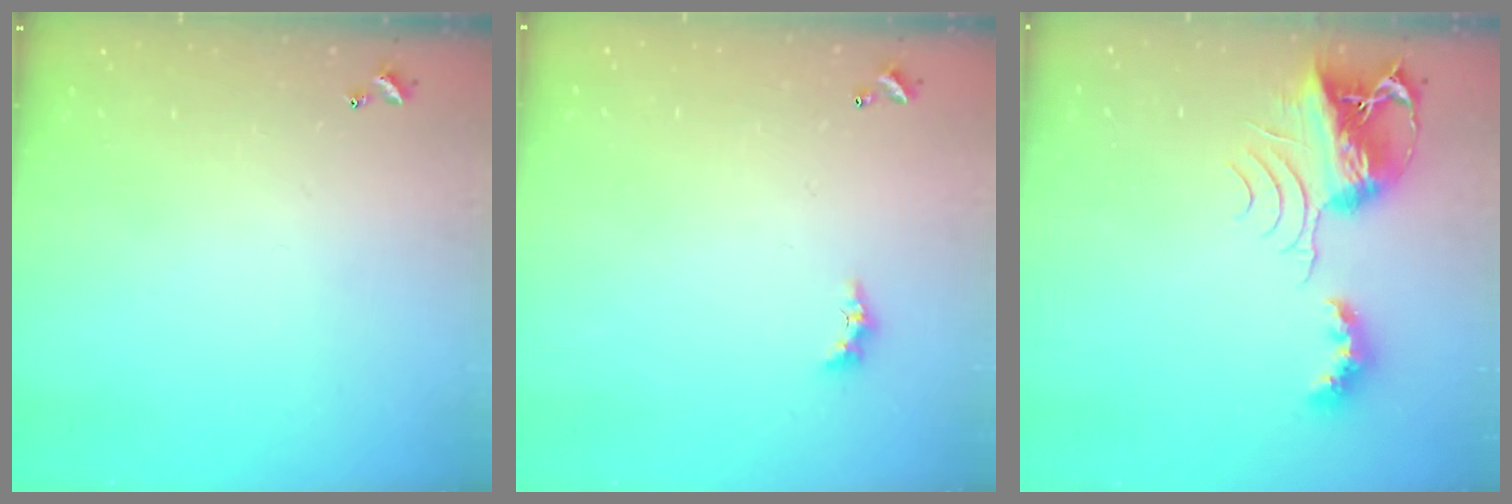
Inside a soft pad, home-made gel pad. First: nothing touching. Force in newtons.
{"total": 2.2, "press": 2.2, "slide": 0.6}
{"total": 9.4, "press": 9.3, "slide": 1.2}